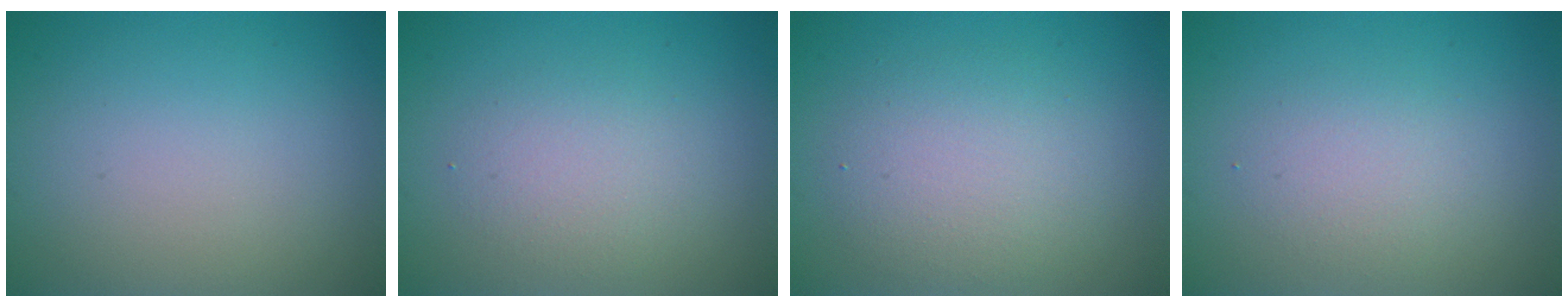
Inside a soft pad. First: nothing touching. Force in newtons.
{"total": 2.5, "press": 2.5, "slide": 0.2}
{"total": 3.9, "press": 3.9, "slide": 0.2}
{"total": 2.2, "press": 2.1, "slide": 0.2}